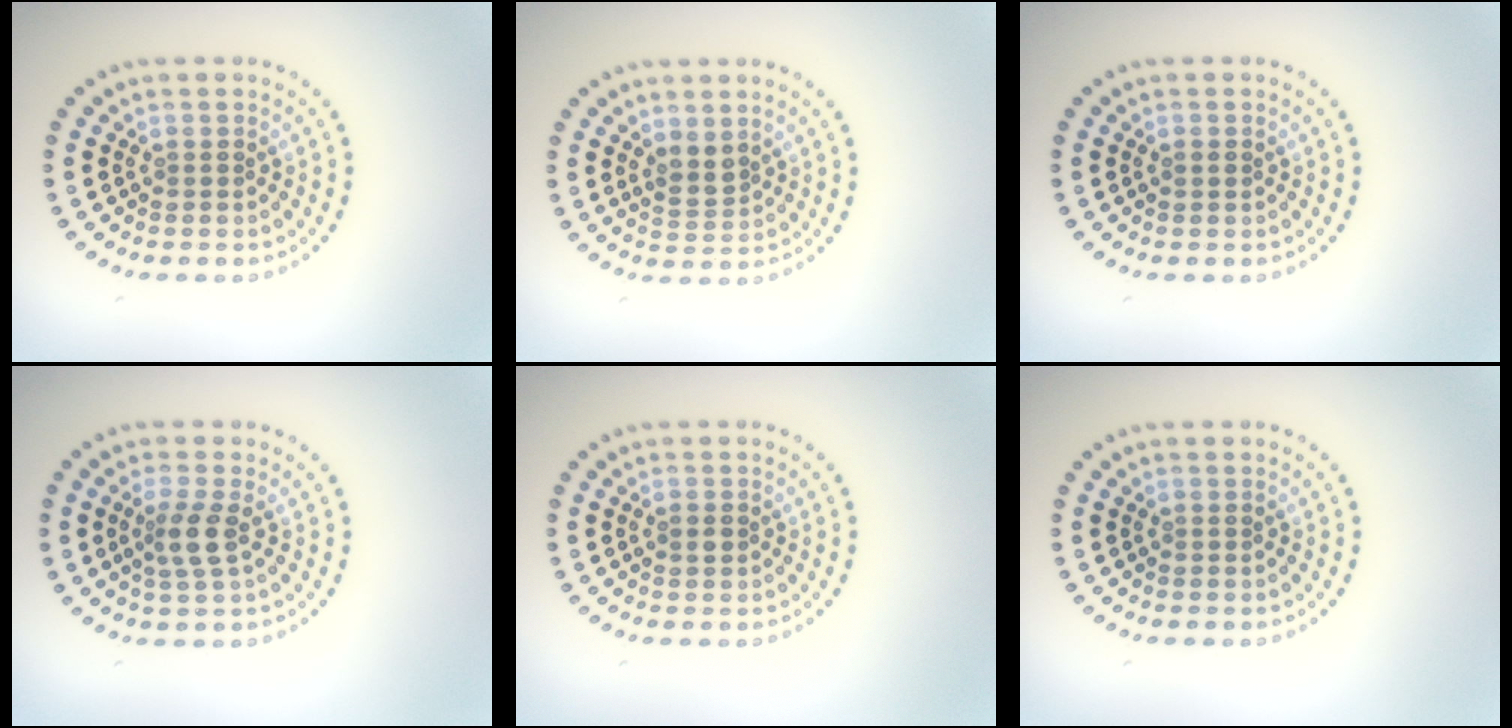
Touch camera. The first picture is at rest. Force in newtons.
{"total": 1.7, "press": 1.5, "slide": 0.9}
{"total": 0.8, "press": 0.7, "slide": 0.1}
{"total": 2.4, "press": 1.9, "slide": 1.4}
{"total": 1.1, "press": 1.1, "slide": 0.1}
{"total": 0.0}